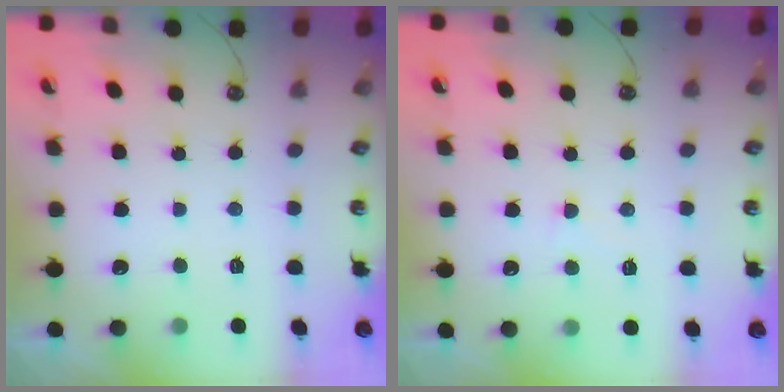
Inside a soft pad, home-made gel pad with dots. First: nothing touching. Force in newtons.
{"total": 2.2, "press": 2.2, "slide": 0.5}